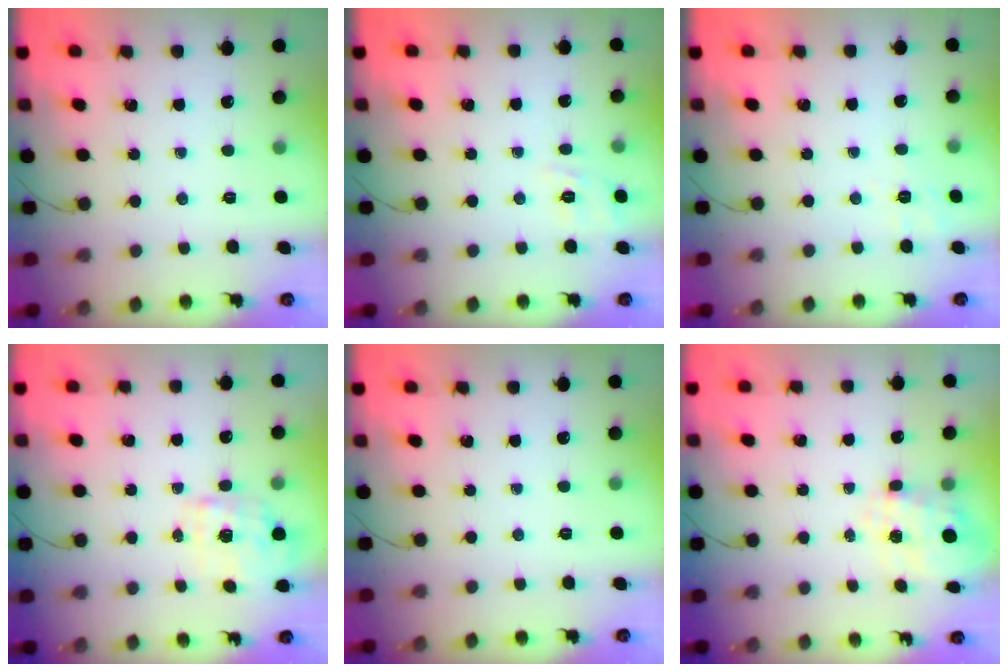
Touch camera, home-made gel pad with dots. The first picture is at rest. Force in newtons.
{"total": 2.2, "press": 1.2, "slide": 1.8}
{"total": 1.9, "press": 0.2, "slide": 1.9}
{"total": 1.8, "press": 1.8, "slide": 0.5}
{"total": 0.0}
{"total": 7.9, "press": 7.8, "slide": 0.9}